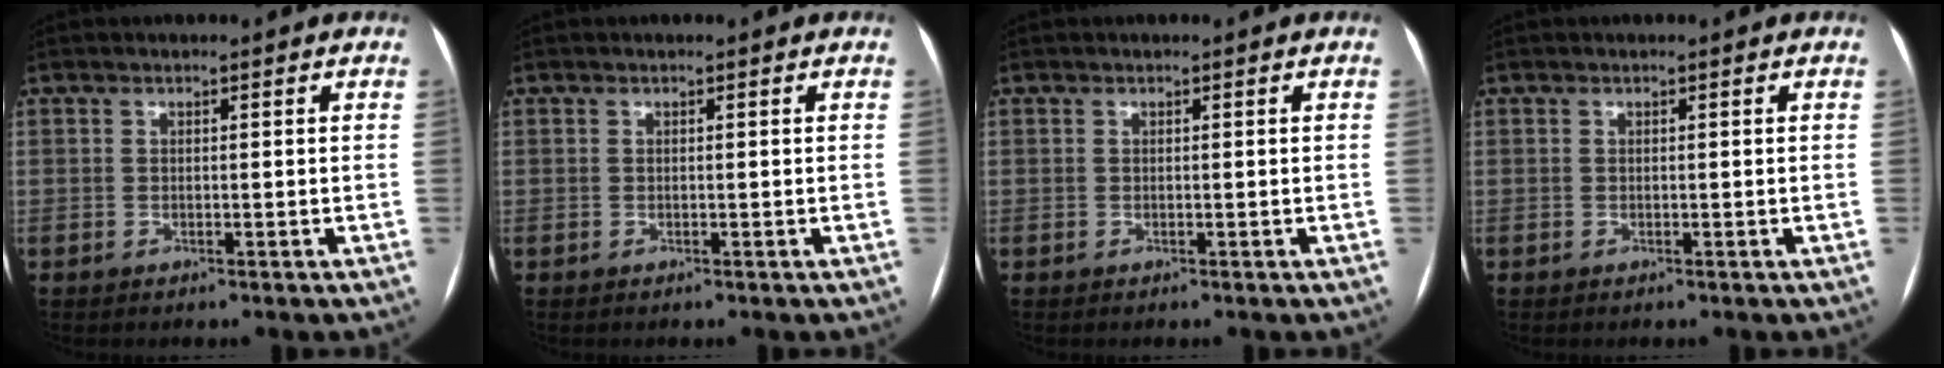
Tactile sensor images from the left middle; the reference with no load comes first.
{"total": 0.0}
{"total": 0.0}
{"total": 0.0}